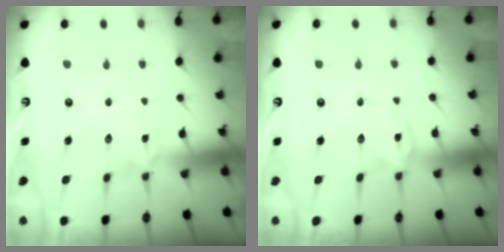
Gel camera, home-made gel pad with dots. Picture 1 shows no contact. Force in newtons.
{"total": 0.9, "press": 0.8, "slide": 0.3}